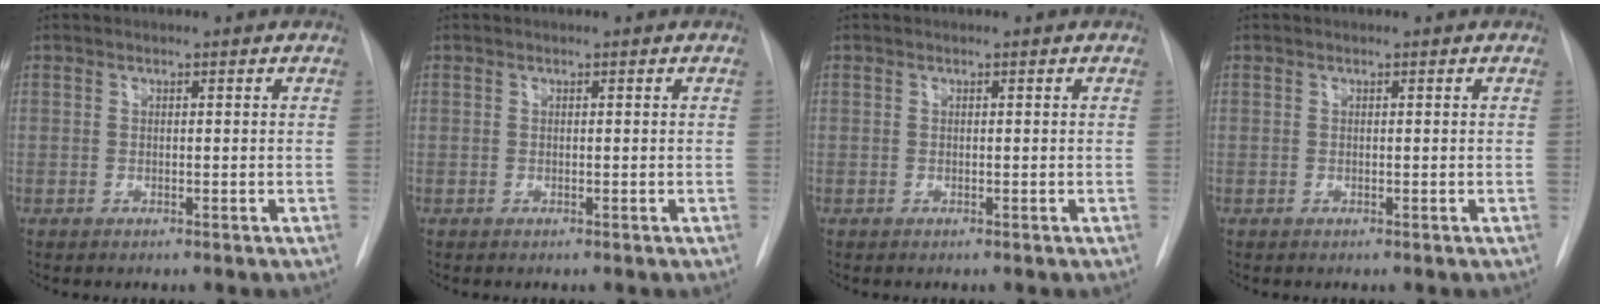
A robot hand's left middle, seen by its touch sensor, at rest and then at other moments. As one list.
[{"total": 0.0}, {"total": 0.0}, {"total": 0.0}]